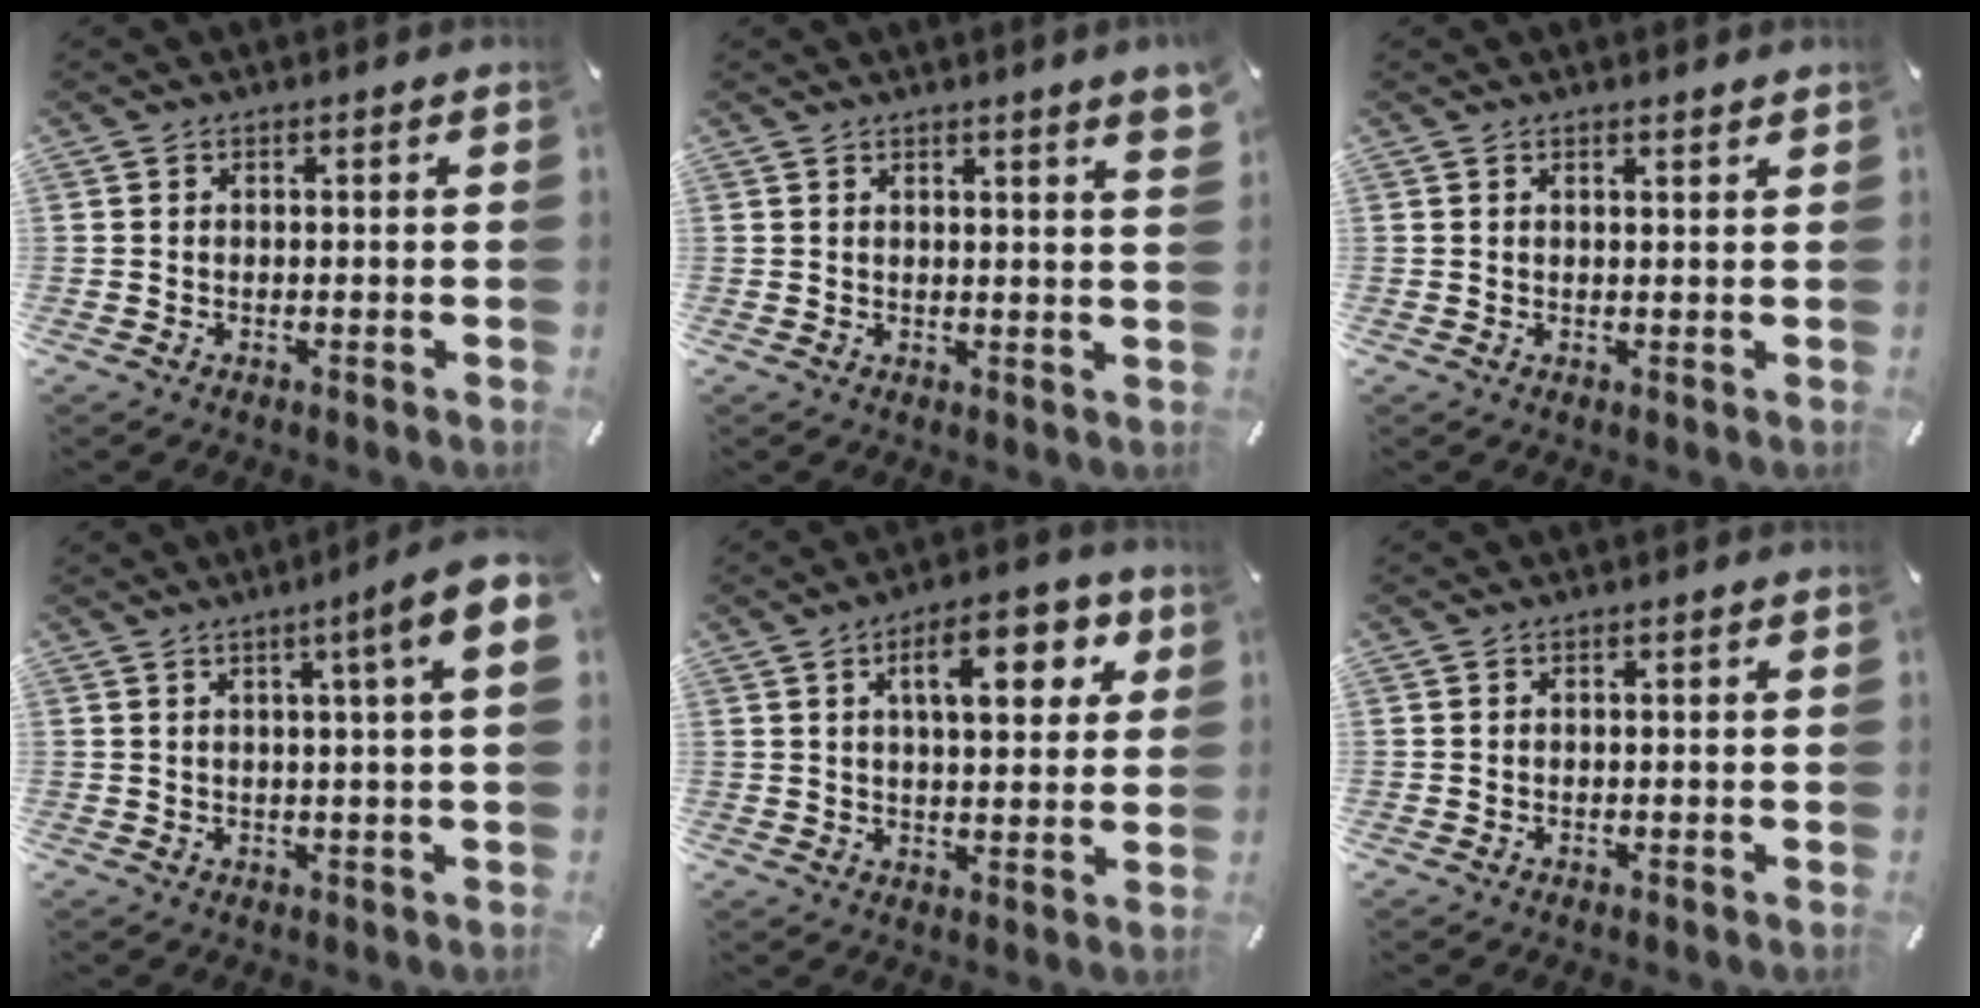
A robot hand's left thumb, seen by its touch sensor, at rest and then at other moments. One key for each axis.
{"total": 3.5, "fx": 2.1, "fy": -0.1, "fz": 2.9, "tx": -0.049, "ty": -0.010, "tz": 0.034}
{"total": 1.0, "fx": 1.0, "fy": -0.1, "fz": 0.3, "tx": -0.007, "ty": -0.003, "tz": 0.019}
{"total": 9.1, "fx": 3.4, "fy": 0.4, "fz": 8.4, "tx": -0.134, "ty": -0.012, "tz": 0.052}
{"total": 12.3, "fx": 5.2, "fy": 5.2, "fz": 9.9, "tx": -0.143, "ty": -0.006, "tz": 0.082}
{"total": 0.0}